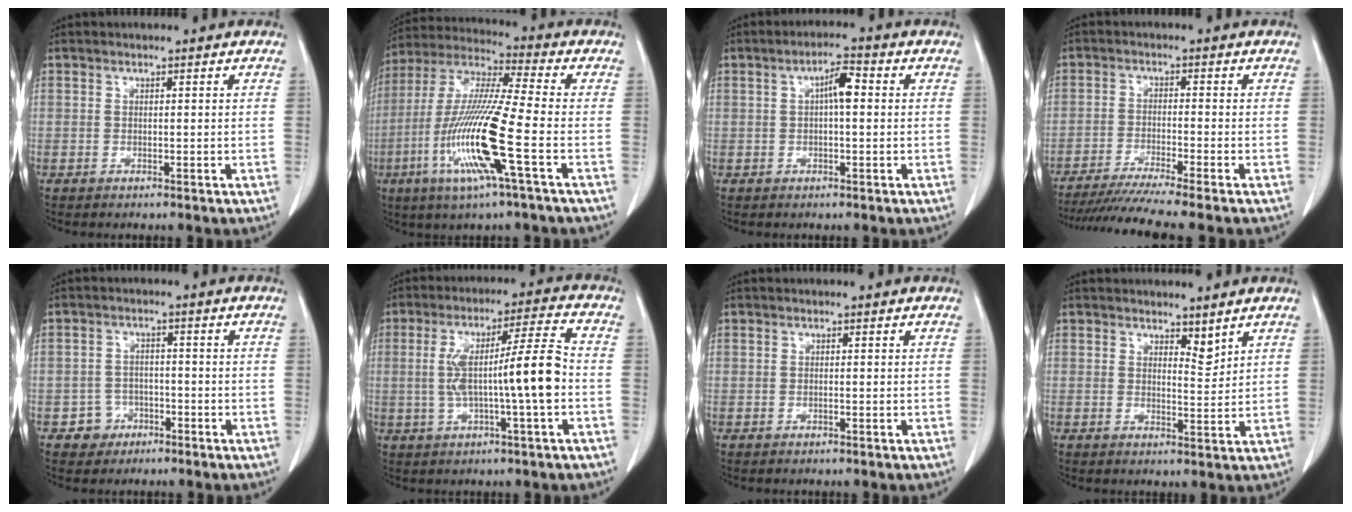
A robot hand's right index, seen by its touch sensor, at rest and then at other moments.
{"total": 16.2, "force": [-5.1, -0.2, 15.3], "torque": [-0.319, -0.019, -0.107]}
{"total": 3.9, "force": [0.5, 0.9, 3.8], "torque": [-0.064, 0.012, 0.005]}
{"total": 9.9, "force": [-8.5, -1.9, 4.8], "torque": [-0.061, -0.029, -0.137]}
{"total": 3.6, "force": [-1.9, 3.1, -0.1], "torque": [0.009, 0.016, -0.028]}
{"total": 11.7, "force": [-1.2, 0.1, 11.6], "torque": [-0.206, 0.021, -0.020]}
{"total": 0.0}
{"total": 2.6, "force": [2.2, 0.8, 1.2], "torque": [-0.019, -0.010, 0.040]}